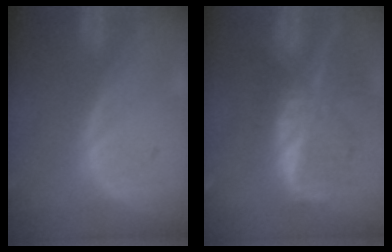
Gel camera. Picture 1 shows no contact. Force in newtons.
{"total": 9.3, "press": 8.2, "slide": 4.5}